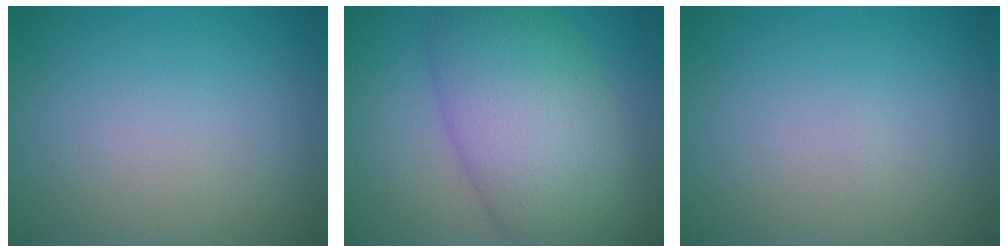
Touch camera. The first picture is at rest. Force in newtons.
{"total": 10.2, "press": 10.2, "slide": 0.2}
{"total": 0.0}